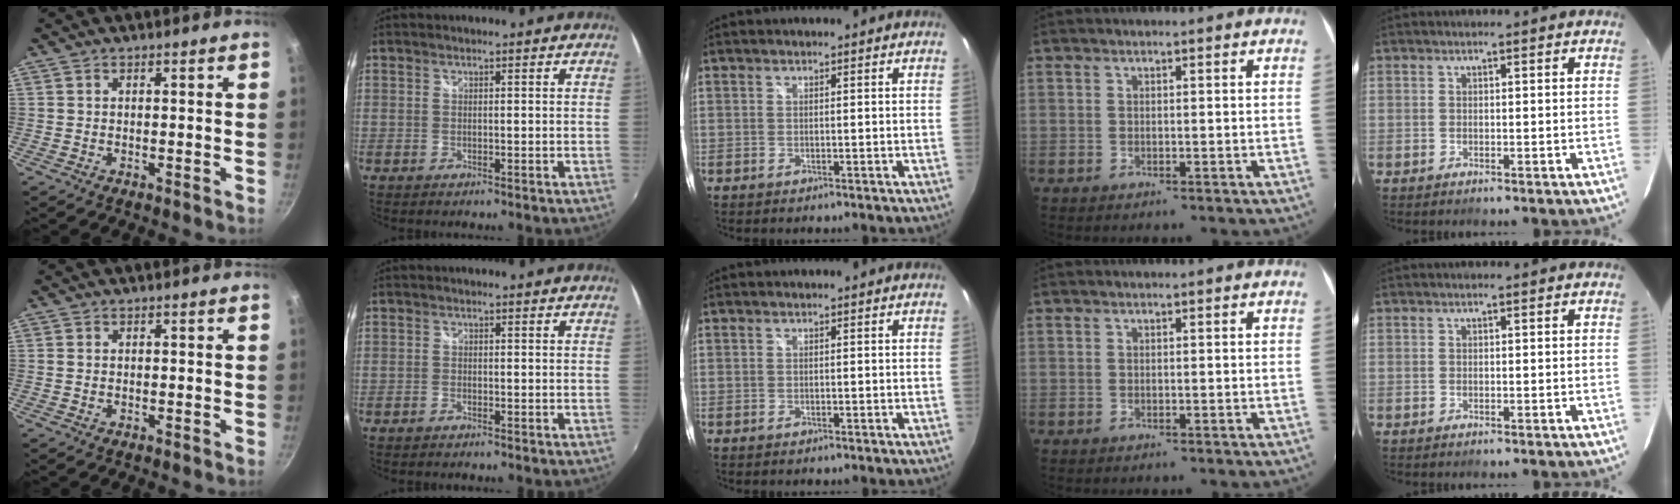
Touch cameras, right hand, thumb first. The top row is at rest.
{"thumb": {"total": 0.7, "force": [-0.2, 0.6, 0.4], "torque": [-0.008, 0.002, -0.004]}, "index": {"total": 1.0, "force": [-0.8, 0.5, 0.0], "torque": [-0.005, -0.003, -0.018]}}